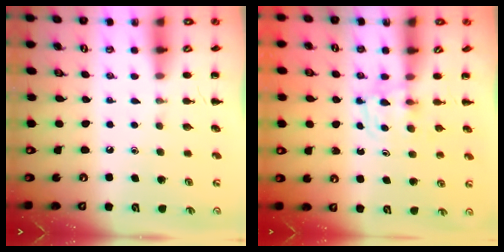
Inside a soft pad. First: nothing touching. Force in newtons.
{"total": 2.9, "press": 2.6, "slide": 1.2}